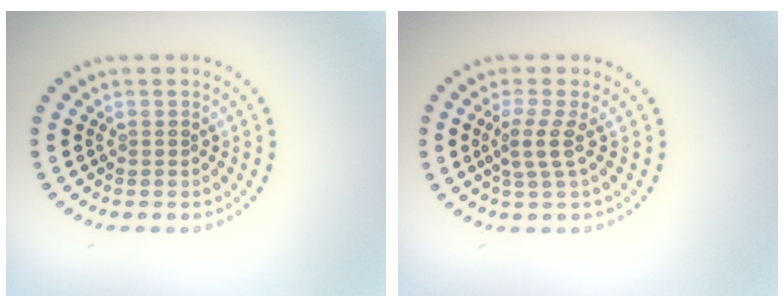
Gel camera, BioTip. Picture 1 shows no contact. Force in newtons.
{"total": 2.2, "press": 1.6, "slide": 1.5}